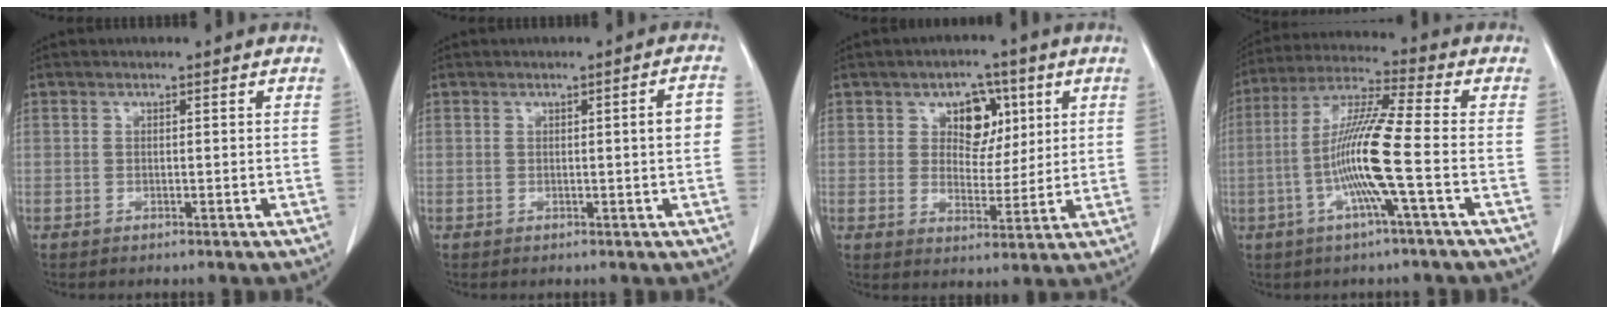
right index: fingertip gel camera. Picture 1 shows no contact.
{"total": 3.0, "force": [0.1, 0.1, 3.0], "torque": [-0.038, 0.003, 0.000]}
{"total": 6.9, "force": [2.8, 4.7, 4.3], "torque": [-0.056, 0.013, 0.046]}
{"total": 11.8, "force": [-2.7, -0.8, 11.5], "torque": [-0.227, 0.000, -0.061]}